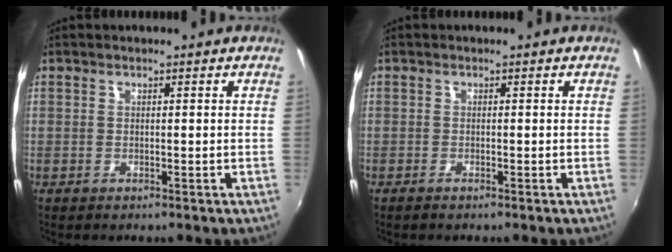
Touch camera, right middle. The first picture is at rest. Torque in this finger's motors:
{"motor_torque": [-0.34, -0.10, -0.03, -0.01]}